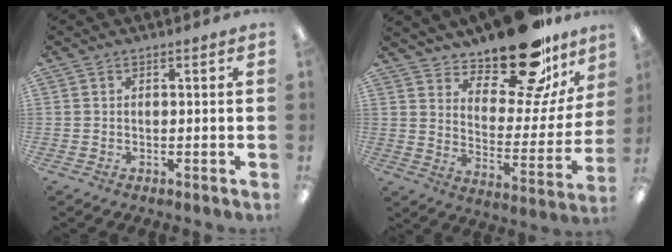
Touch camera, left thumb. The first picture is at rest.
{"total": 21.5, "force": [17.4, 6.8, 10.6], "torque": [-0.151, -0.126, 0.290]}